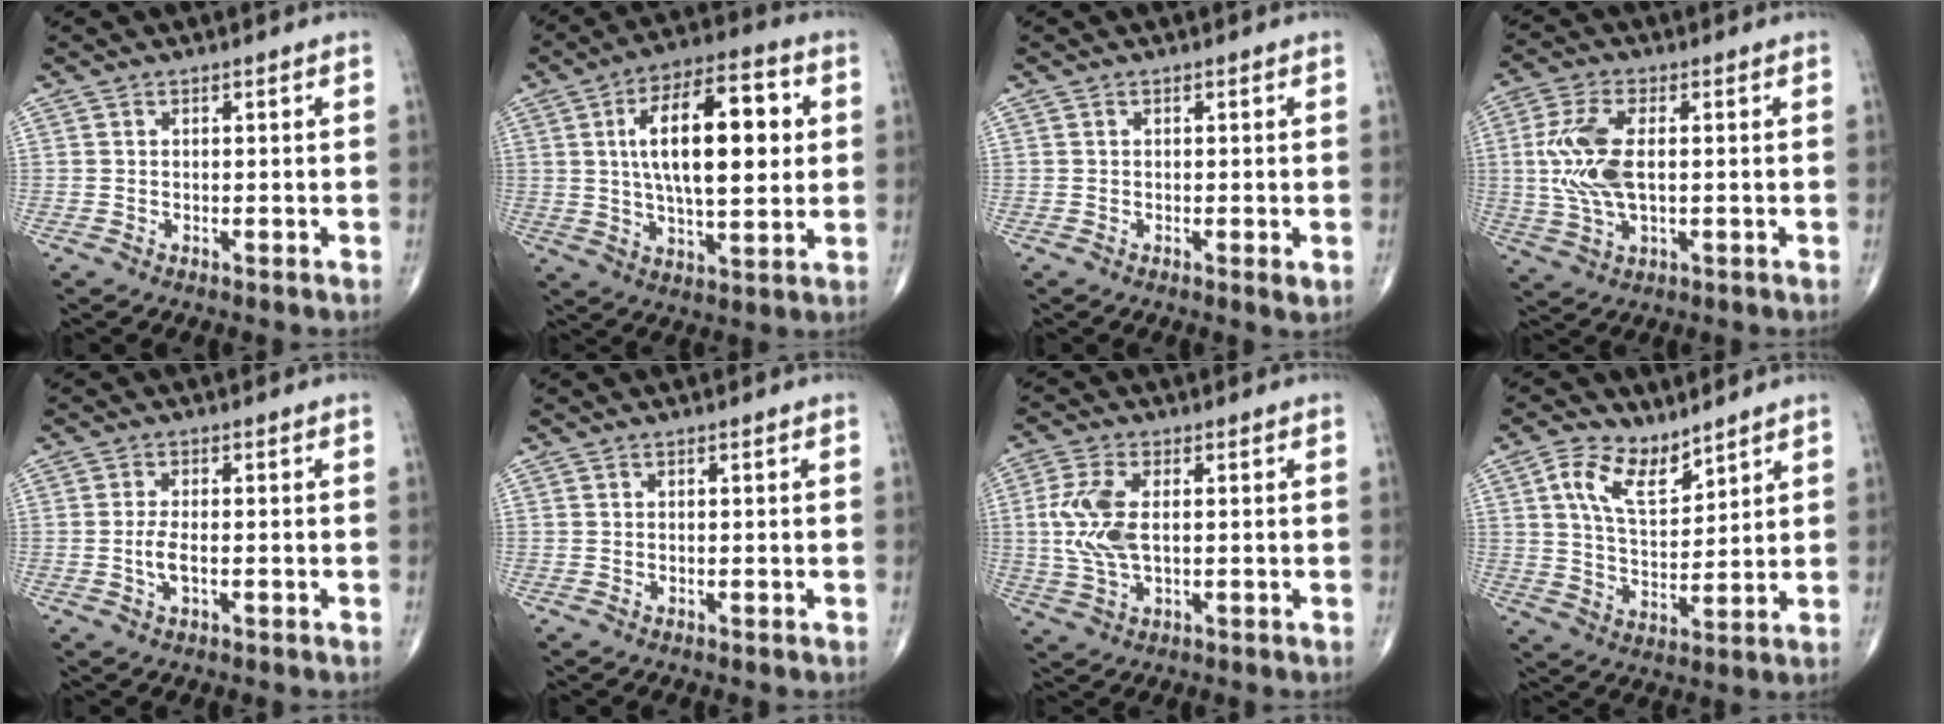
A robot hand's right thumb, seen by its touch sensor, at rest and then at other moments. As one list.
[{"total": 19.4, "force": [3.6, 8.2, 17.3], "torque": [-0.261, 0.007, 0.055]}, {"total": 1.5, "force": [-0.2, 0.3, 1.4], "torque": [-0.023, -0.006, -0.004]}, {"total": 10.6, "force": [0.7, 5.0, 9.3], "torque": [-0.212, 0.000, 0.016]}, {"total": 4.4, "force": [-0.9, 1.6, 4.0], "torque": [-0.086, 0.001, -0.018]}, {"total": 0.0}, {"total": 8.6, "force": [0.7, 4.2, 7.4], "torque": [-0.180, 0.000, 0.015]}, {"total": 9.6, "force": [5.7, 4.9, 5.9], "torque": [-0.095, -0.034, 0.113]}]